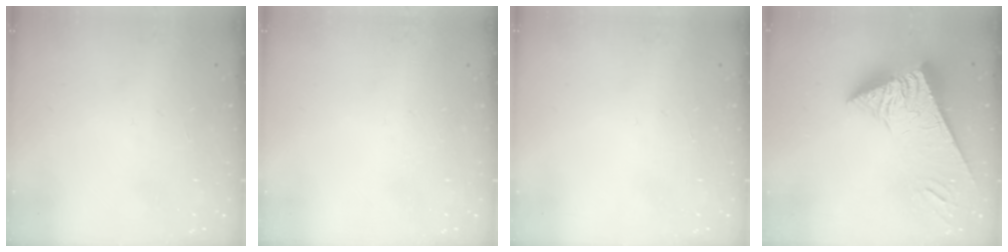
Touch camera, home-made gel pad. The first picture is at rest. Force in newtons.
{"total": 0.0}
{"total": 0.0}
{"total": 9.7, "press": 9.5, "slide": 1.8}